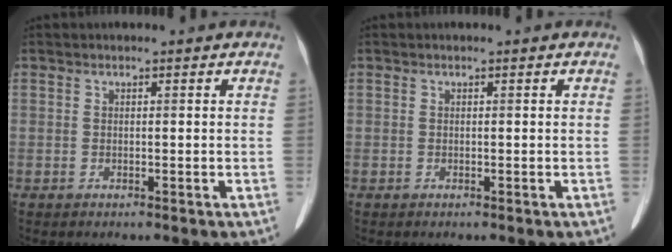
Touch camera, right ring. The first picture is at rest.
{"total": 0.0}